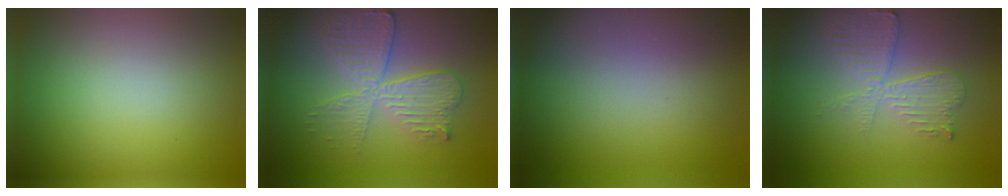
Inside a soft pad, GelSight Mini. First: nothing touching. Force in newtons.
{"total": 5.7, "press": 5.7, "slide": 0.8}
{"total": 0.0}
{"total": 3.4, "press": 3.3, "slide": 0.6}